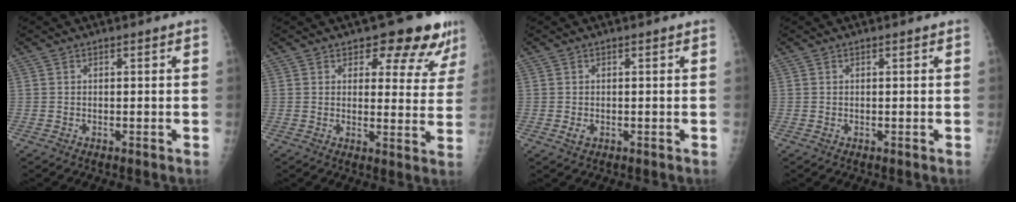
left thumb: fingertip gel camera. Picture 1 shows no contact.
{"total": 11.4, "force": [8.5, 5.2, 5.5], "torque": [-0.016, -0.046, 0.092]}
{"total": 1.4, "force": [-0.3, 1.0, 0.9], "torque": [-0.016, -0.003, -0.003]}
{"total": 0.0}